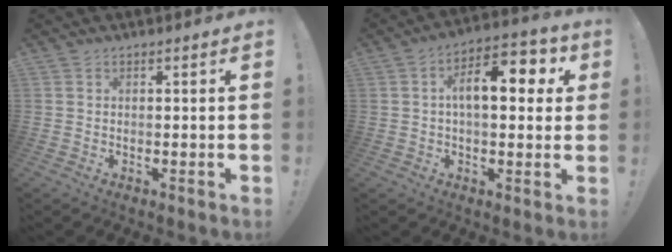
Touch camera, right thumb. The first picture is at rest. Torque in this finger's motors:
{"motor_torque": [1.20, 1.56, 1.37, -0.05, 0.09]}